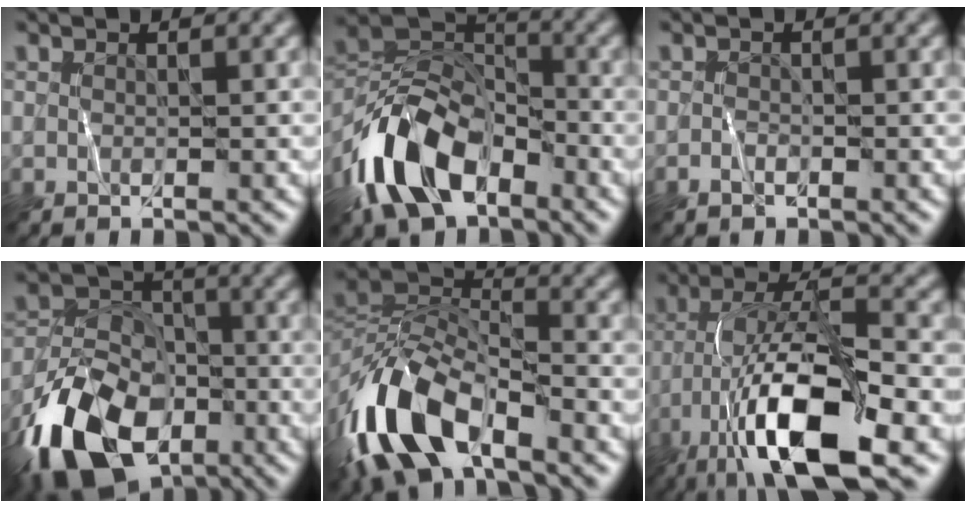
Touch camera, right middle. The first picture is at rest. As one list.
[{"total": 11.1, "force": [-6.1, 6.3, 6.8], "torque": [-0.136, 0.004, -0.124]}, {"total": 1.0, "force": [-0.6, 0.6, 0.4], "torque": [-0.007, 0.001, -0.012]}, {"total": 11.4, "force": [-6.5, 7.1, 6.2], "torque": [-0.120, -0.008, -0.130]}, {"total": 10.7, "force": [-6.0, 5.1, 7.2], "torque": [-0.151, 0.001, -0.127]}, {"total": 13.8, "force": [-6.5, 4.5, 11.4], "torque": [-0.210, 0.001, -0.119]}]